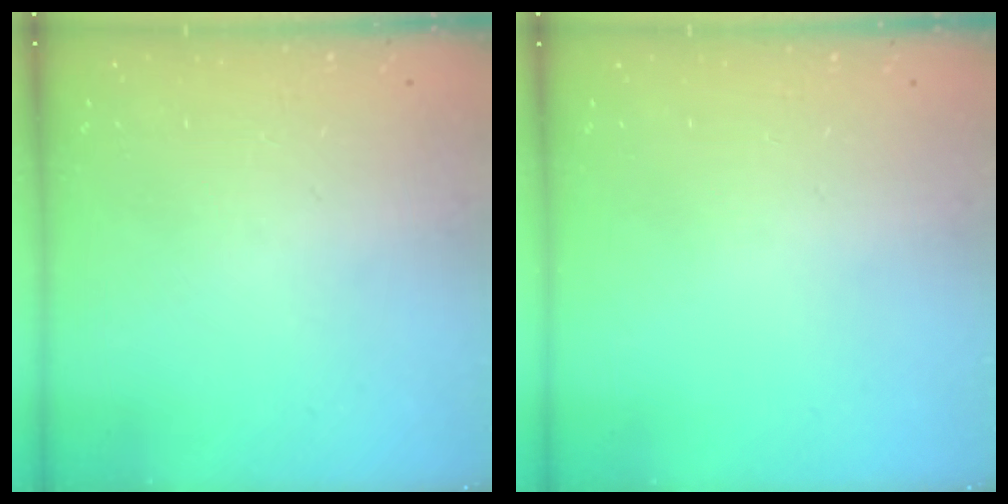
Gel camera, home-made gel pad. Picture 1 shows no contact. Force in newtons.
{"total": 0.0}